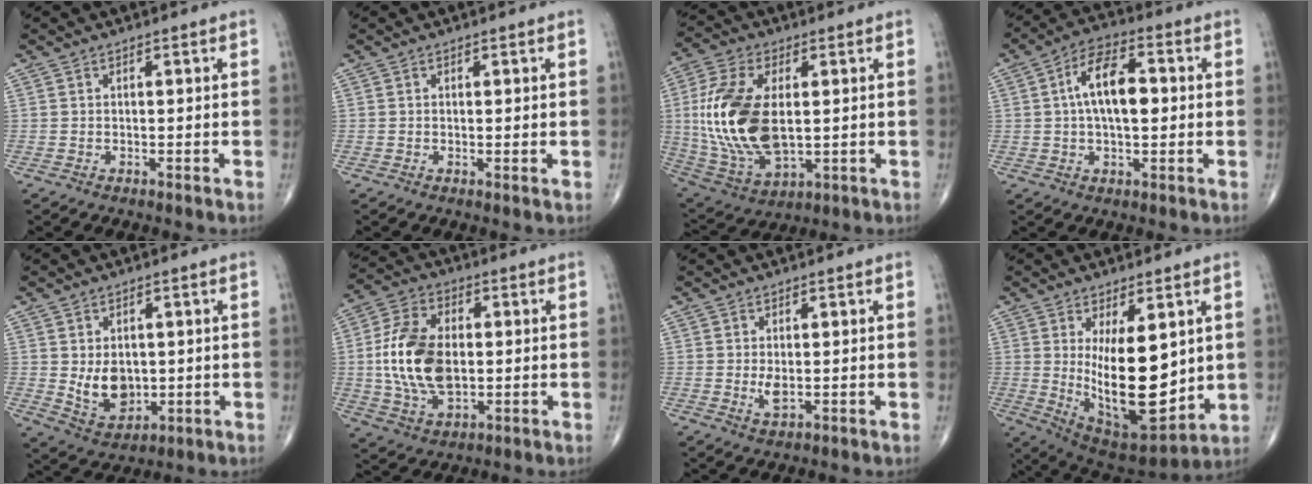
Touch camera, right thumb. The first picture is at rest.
{"total": 0.7, "force": [0.1, 0.1, 0.7], "torque": [-0.013, -0.004, 0.001]}
{"total": 19.5, "force": [1.3, 10.5, 16.4], "torque": [-0.345, -0.013, 0.032]}
{"total": 11.1, "force": [1.2, 5.5, 9.6], "torque": [-0.157, 0.019, 0.013]}
{"total": 7.5, "force": [0.3, 5.4, 5.2], "torque": [-0.064, -0.017, 0.024]}
{"total": 15.4, "force": [0.1, 9.2, 12.3], "torque": [-0.232, 0.006, 0.003]}
{"total": 2.4, "force": [0.0, 1.1, 2.2], "torque": [-0.043, -0.008, 0.004]}
{"total": 18.7, "force": [1.6, 8.1, 16.8], "torque": [-0.244, -0.043, 0.051]}